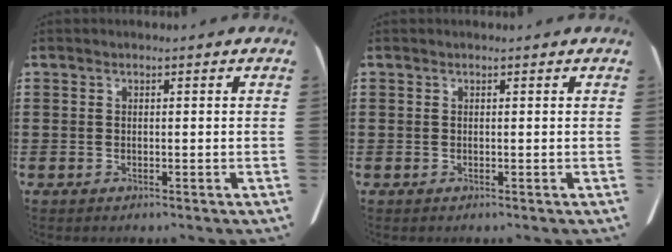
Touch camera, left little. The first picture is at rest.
{"total": 0.0}